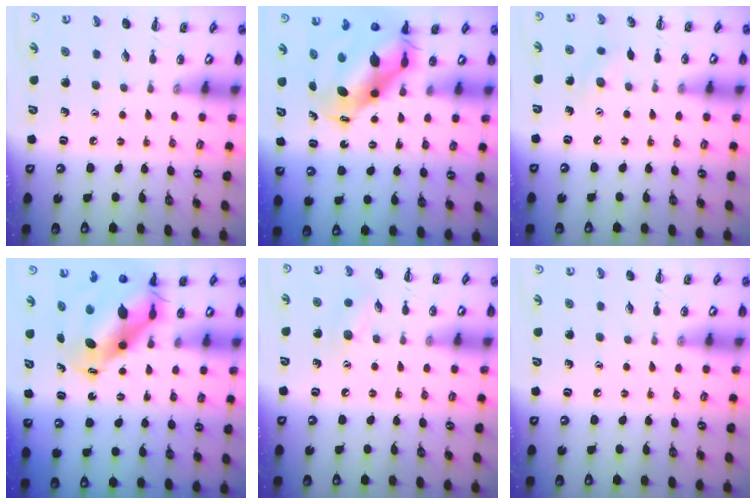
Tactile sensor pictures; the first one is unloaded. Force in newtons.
{"total": 10.3, "press": 10.1, "slide": 2.1}
{"total": 3.8, "press": 3.7, "slide": 1.1}
{"total": 10.3, "press": 10.1, "slide": 2.1}
{"total": 7.5, "press": 7.4, "slide": 1.1}
{"total": 0.0}